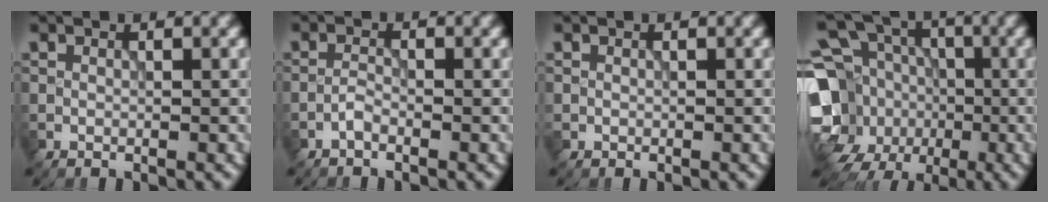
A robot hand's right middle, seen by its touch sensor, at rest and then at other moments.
{"total": 0.9, "force": [-0.8, 0.2, 0.5], "torque": [-0.010, 0.002, -0.018]}
{"total": 0.0}
{"total": 15.1, "force": [-1.8, 12.8, 7.8], "torque": [-0.181, -0.012, -0.057]}